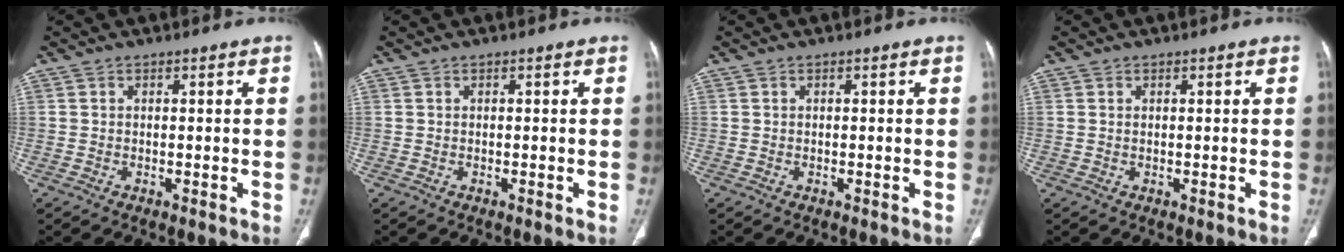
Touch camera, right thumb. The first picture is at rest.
{"total": 0.0}
{"total": 0.0}
{"total": 0.0}